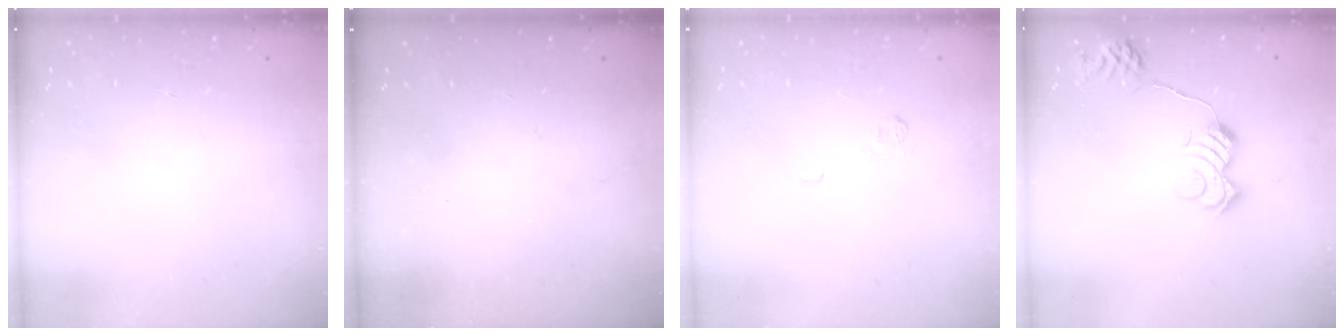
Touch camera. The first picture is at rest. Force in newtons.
{"total": 2.3, "press": 2.2, "slide": 0.8}
{"total": 4.4, "press": 4.3, "slide": 1.0}
{"total": 13.7, "press": 13.7, "slide": 0.4}